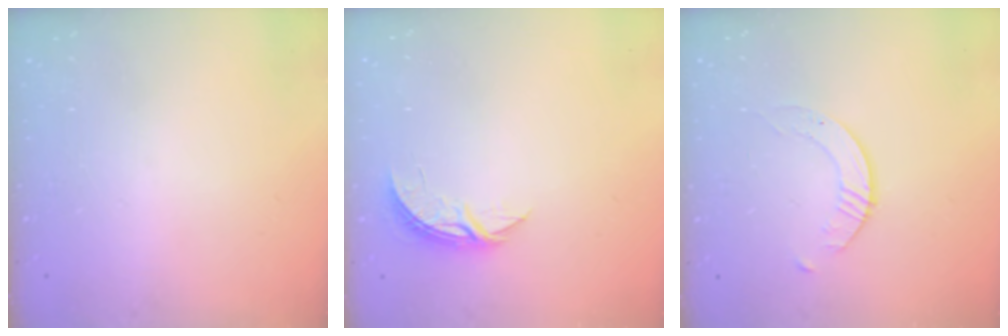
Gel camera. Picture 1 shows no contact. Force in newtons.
{"total": 4.3, "press": 4.3, "slide": 0.3}
{"total": 1.7, "press": 1.7, "slide": 0.2}